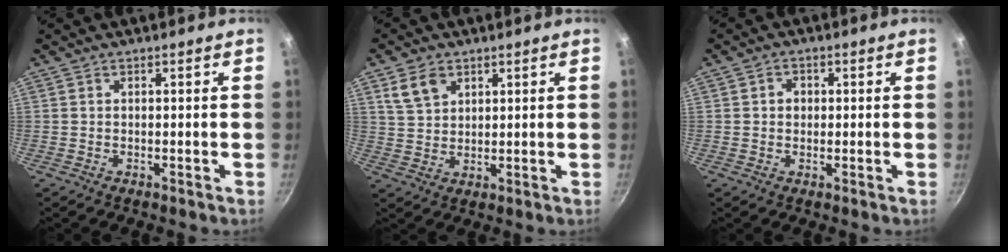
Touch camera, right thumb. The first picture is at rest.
{"total": 5.8, "force": [3.0, 4.0, 3.0], "torque": [-0.039, -0.007, 0.062]}
{"total": 2.6, "force": [0.3, 2.2, 1.3], "torque": [-0.007, 0.004, 0.001]}